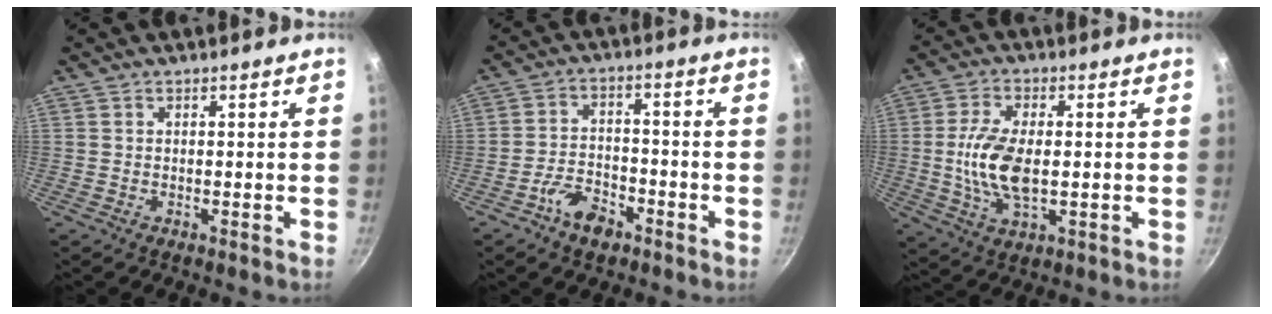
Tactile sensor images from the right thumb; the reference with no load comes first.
{"total": 7.0, "force": [-4.4, 3.9, 3.8], "torque": [-0.058, 0.036, -0.082]}
{"total": 10.7, "force": [-0.3, 5.4, 9.2], "torque": [-0.181, 0.000, -0.008]}